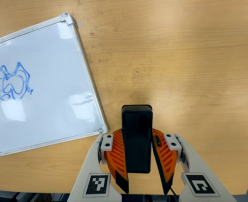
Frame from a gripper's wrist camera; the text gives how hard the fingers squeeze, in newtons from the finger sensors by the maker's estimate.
{"total": 9.2, "left": 7.1, "right": 11.3}